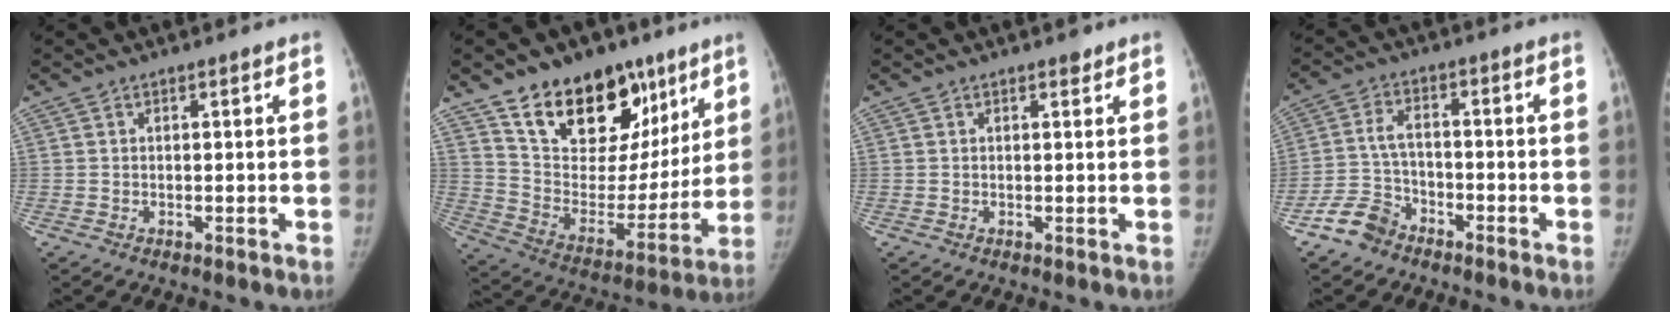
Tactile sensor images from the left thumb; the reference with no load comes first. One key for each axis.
{"total": 23.9, "fx": 14.8, "fy": 14.3, "fz": 12.2, "tx": -0.135, "ty": -0.053, "tz": 0.247}
{"total": 0.9, "fx": 0.7, "fy": 0.5, "fz": 0.4, "tx": -0.002, "ty": -0.004, "tz": 0.007}
{"total": 6.5, "fx": -4.8, "fy": 3.9, "fz": 2.0, "tx": -0.035, "ty": 0.022, "tz": -0.098}